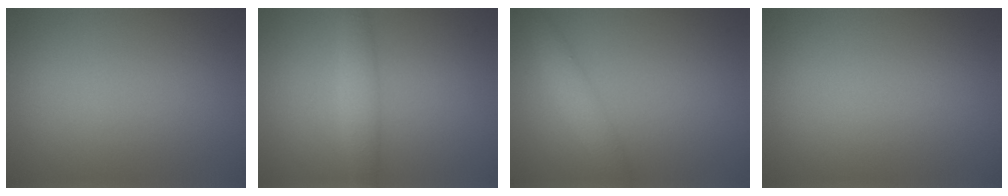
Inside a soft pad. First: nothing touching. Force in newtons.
{"total": 2.8, "press": 2.8, "slide": 0.1}
{"total": 2.7, "press": 2.7, "slide": 0.2}
{"total": 0.0}